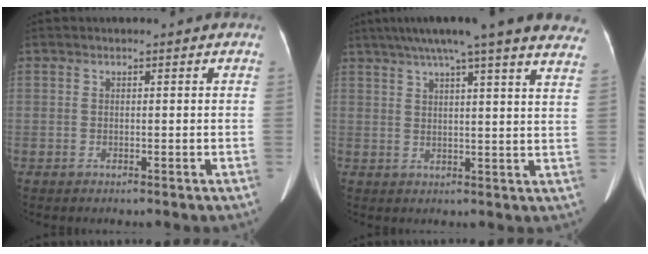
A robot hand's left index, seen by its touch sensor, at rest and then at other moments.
{"total": 24.4, "force": [20.9, 0.9, 12.7], "torque": [-0.188, -0.001, 0.250]}